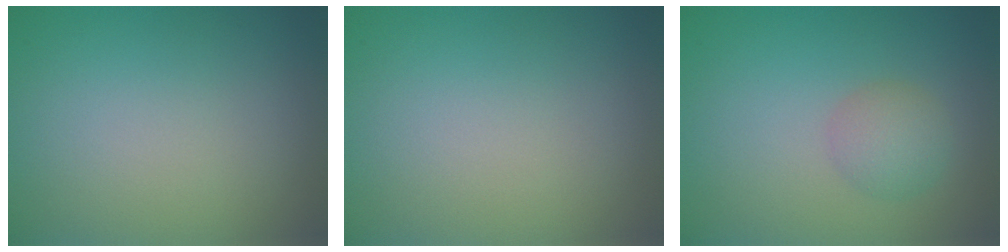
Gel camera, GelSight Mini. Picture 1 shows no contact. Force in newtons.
{"total": 0.0}
{"total": 2.3, "press": 2.3, "slide": 0.0}